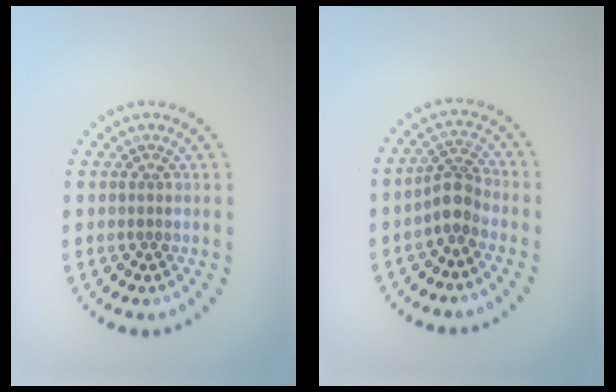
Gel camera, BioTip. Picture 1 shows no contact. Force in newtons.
{"total": 2.7, "press": 2.1, "slide": 1.7}